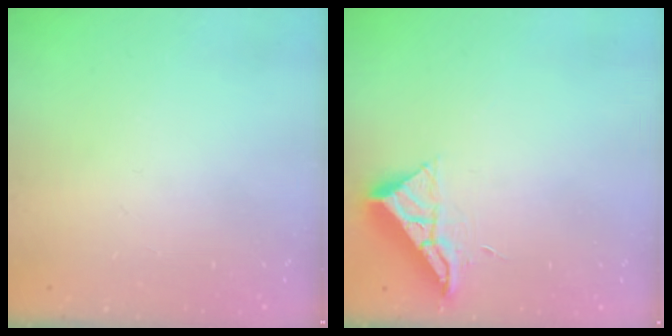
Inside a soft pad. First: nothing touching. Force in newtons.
{"total": 10.2, "press": 10.2, "slide": 0.5}